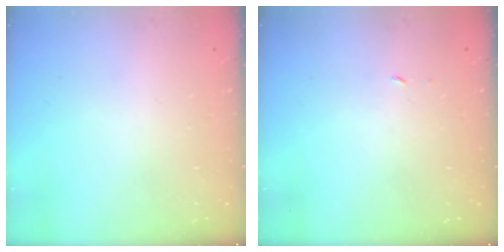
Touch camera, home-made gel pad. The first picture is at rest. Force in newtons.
{"total": 1.8, "press": 1.8, "slide": 0.1}